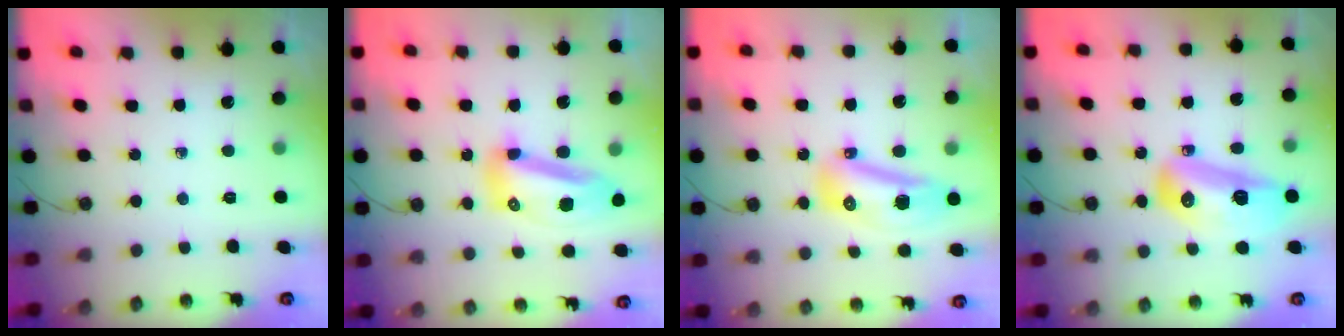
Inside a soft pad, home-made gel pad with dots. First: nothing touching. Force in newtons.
{"total": 12.2, "press": 12.1, "slide": 1.4}
{"total": 11.3, "press": 11.2, "slide": 1.2}
{"total": 14.0, "press": 13.9, "slide": 2.1}